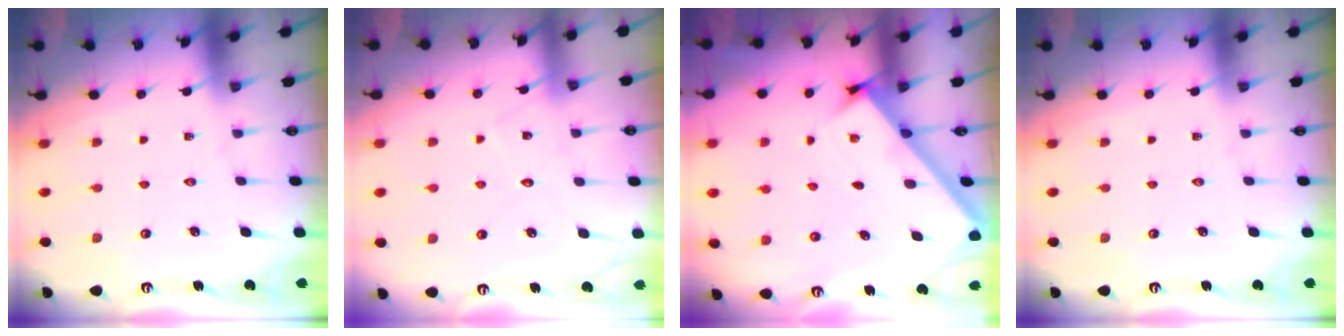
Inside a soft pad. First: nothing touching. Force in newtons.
{"total": 8.5, "press": 8.4, "slide": 0.6}
{"total": 2.6, "press": 2.6, "slide": 0.3}
{"total": 0.0}